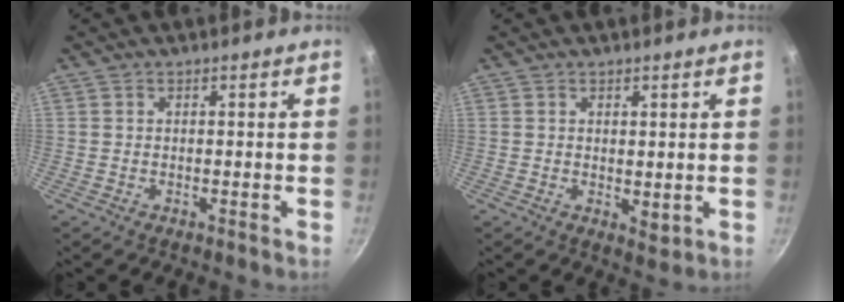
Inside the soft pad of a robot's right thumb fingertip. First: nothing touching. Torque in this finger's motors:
{"motor_torque": [-0.41, 0.21, -0.35, 0.38, -0.02]}